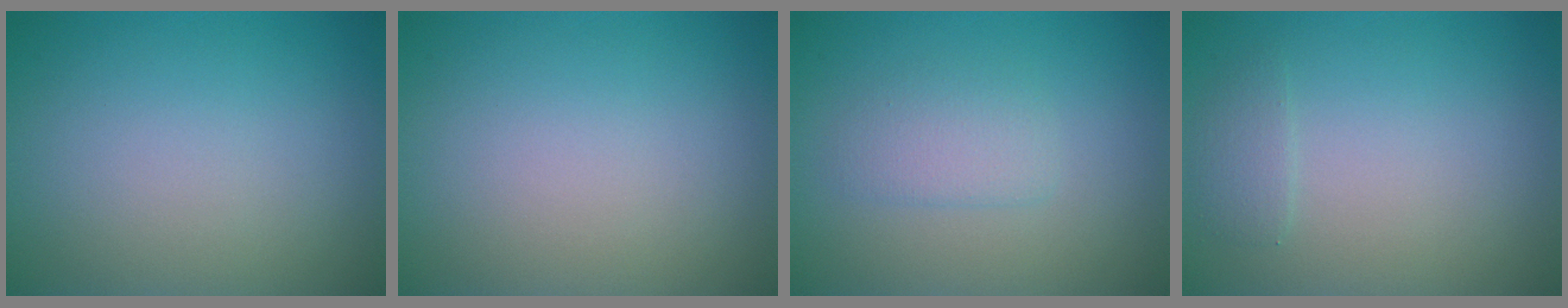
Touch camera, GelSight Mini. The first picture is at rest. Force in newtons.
{"total": 0.0}
{"total": 1.8, "press": 1.8, "slide": 0.1}
{"total": 1.1, "press": 1.1, "slide": 0.2}